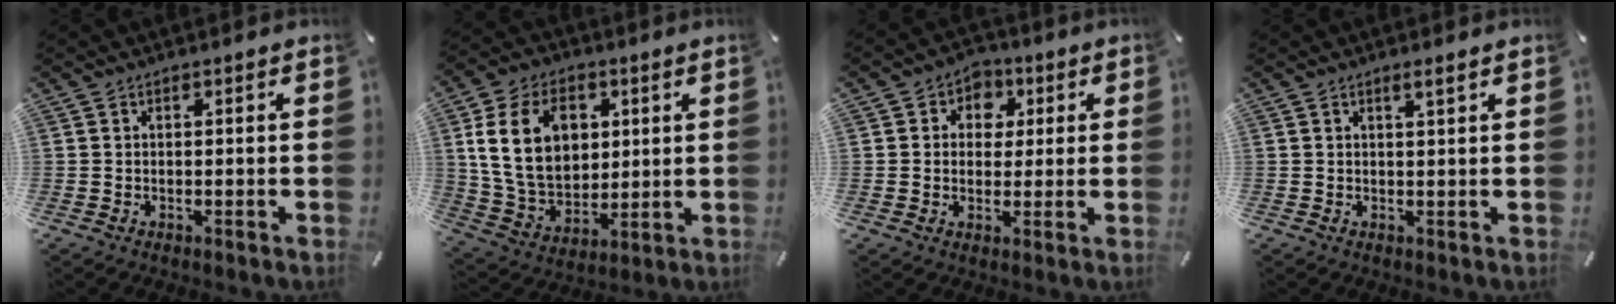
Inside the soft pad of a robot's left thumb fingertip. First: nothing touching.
{"total": 15.6, "force": [4.2, 11.7, 9.4], "torque": [-0.193, 0.006, 0.079]}
{"total": 5.8, "force": [0.3, 5.4, 2.2], "torque": [-0.033, 0.003, -0.002]}
{"total": 1.9, "force": [1.1, 0.2, 1.5], "torque": [-0.031, 0.000, 0.019]}